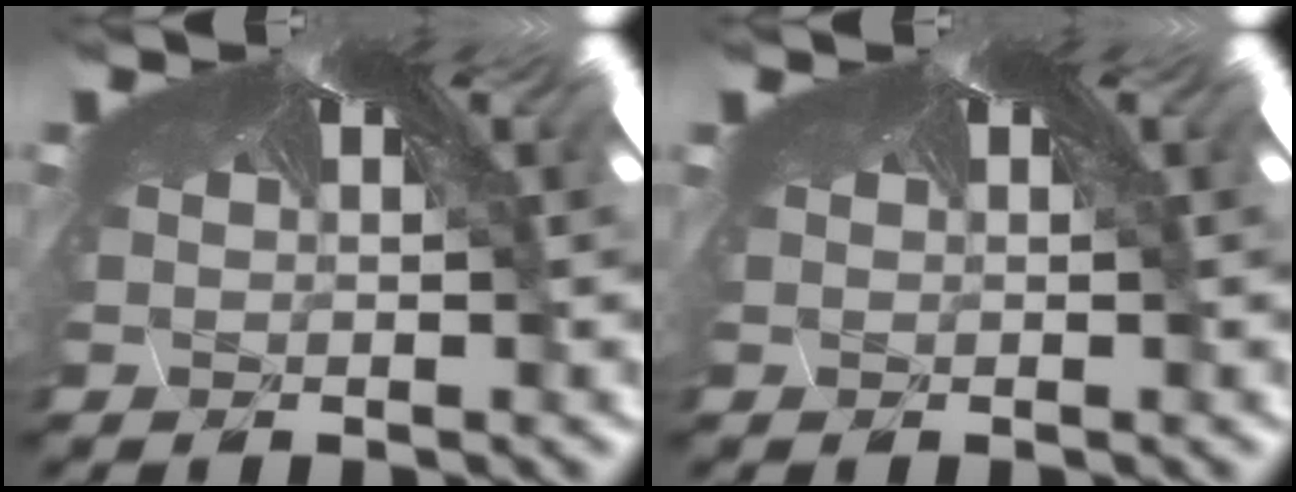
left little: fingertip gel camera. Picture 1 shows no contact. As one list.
[{"total": 0.0}]